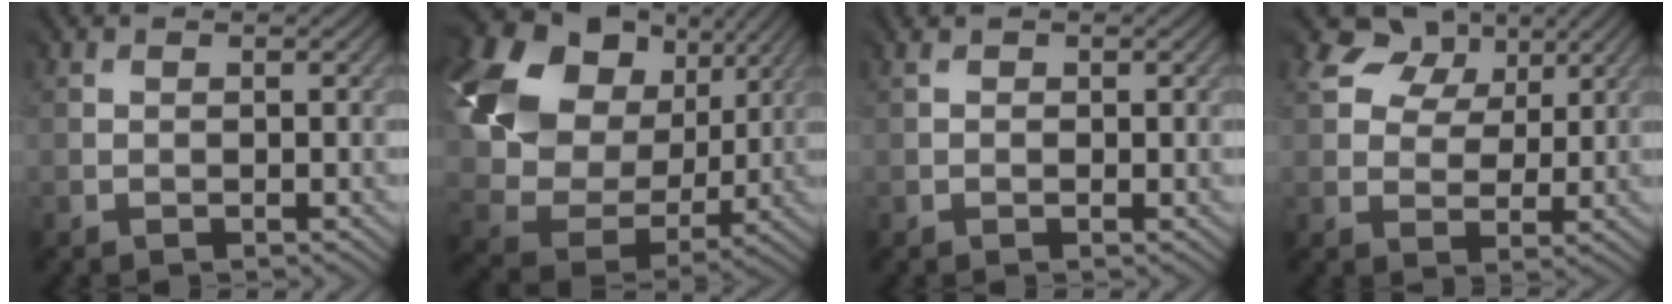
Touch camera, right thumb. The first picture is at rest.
{"total": 19.8, "force": [7.2, 14.8, 11.0], "torque": [-0.319, 0.033, 0.169]}
{"total": 0.9, "force": [0.5, 0.5, 0.6], "torque": [-0.014, 0.003, 0.008]}
{"total": 6.9, "force": [4.2, 4.5, 3.1], "torque": [-0.069, 0.004, 0.068]}